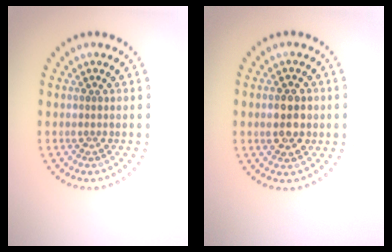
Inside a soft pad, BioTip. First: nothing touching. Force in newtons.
{"total": 3.8, "press": 3.8, "slide": 0.2}